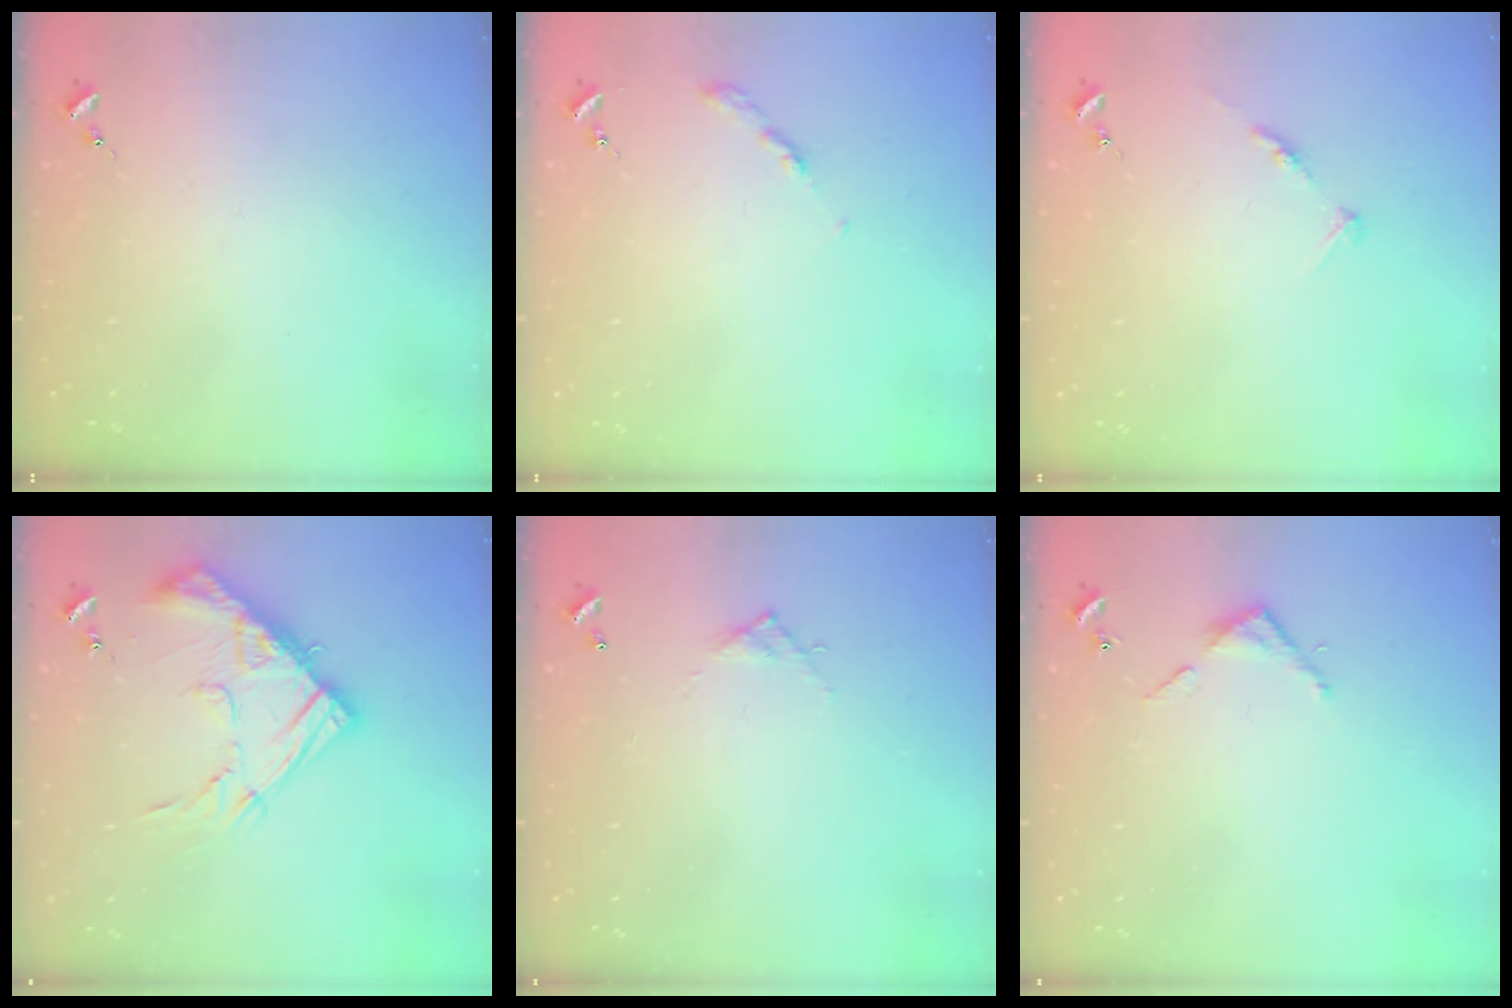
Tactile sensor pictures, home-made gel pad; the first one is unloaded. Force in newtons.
{"total": 2.7, "press": 2.6, "slide": 0.3}
{"total": 5.8, "press": 5.8, "slide": 0.6}
{"total": 15.9, "press": 15.9, "slide": 1.2}
{"total": 4.2, "press": 4.2, "slide": 0.2}
{"total": 3.5, "press": 3.5, "slide": 0.2}